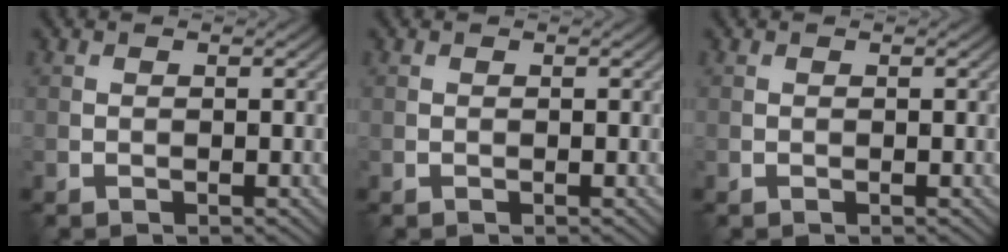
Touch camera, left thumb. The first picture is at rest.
{"total": 0.0}
{"total": 0.0}